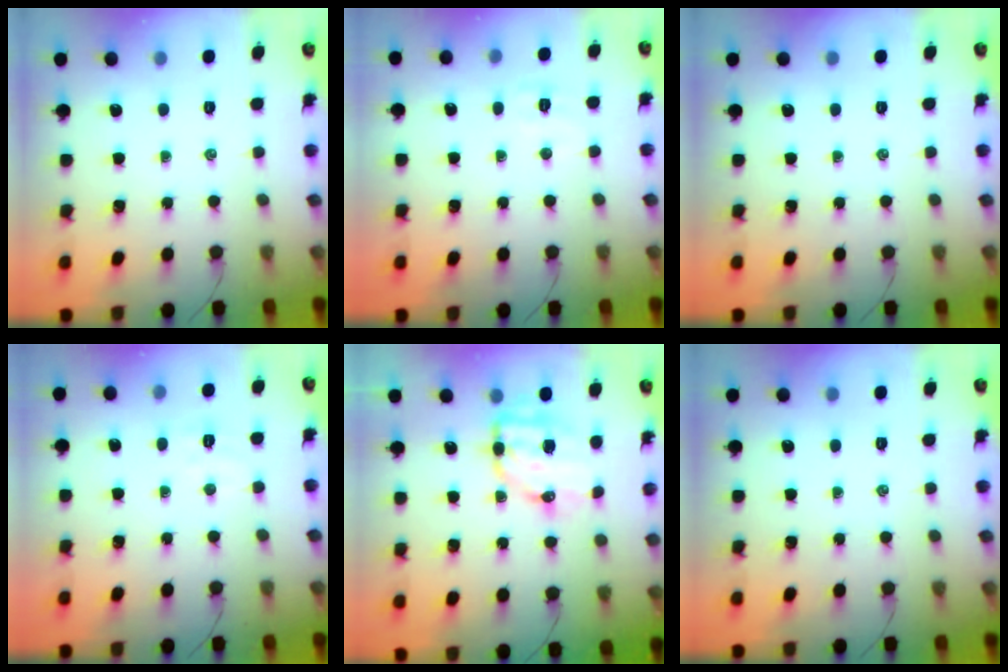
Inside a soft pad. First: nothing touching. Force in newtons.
{"total": 5.4, "press": 5.2, "slide": 1.3}
{"total": 0.0}
{"total": 5.0, "press": 4.9, "slide": 1.0}
{"total": 9.3, "press": 9.1, "slide": 2.0}
{"total": 0.0}